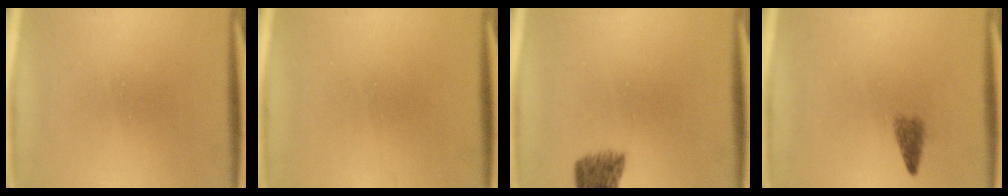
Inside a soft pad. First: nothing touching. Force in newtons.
{"total": 1.1}
{"total": 5.2}
{"total": 2.2}